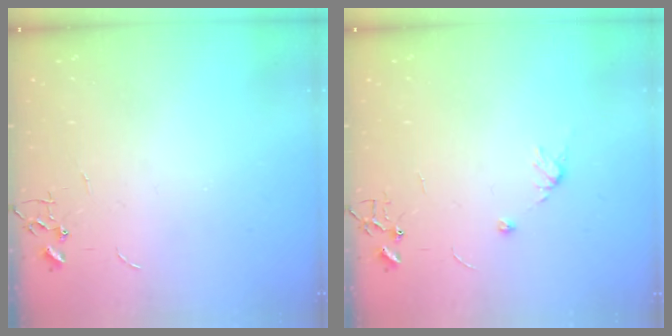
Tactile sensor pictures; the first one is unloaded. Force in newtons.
{"total": 6.2, "press": 6.2, "slide": 0.7}